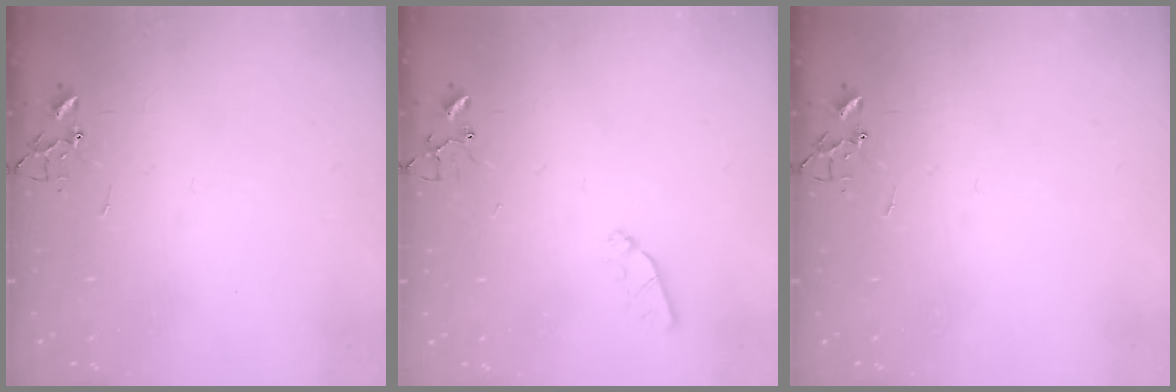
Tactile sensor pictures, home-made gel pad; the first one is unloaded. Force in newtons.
{"total": 5.2, "press": 5.2, "slide": 0.8}
{"total": 0.0}